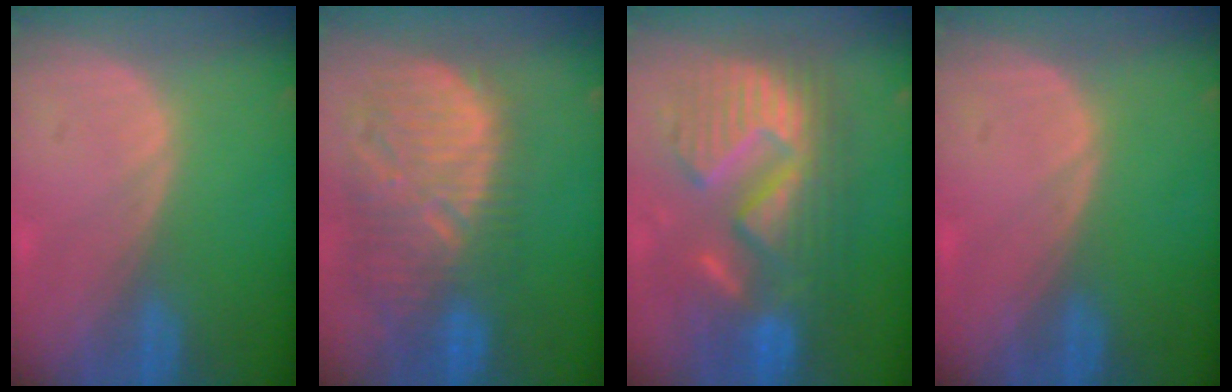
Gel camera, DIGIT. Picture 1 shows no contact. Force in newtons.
{"total": 12.8, "press": 11.3, "slide": 6.2}
{"total": 12.9, "press": 12.8, "slide": 1.3}
{"total": 0.0}